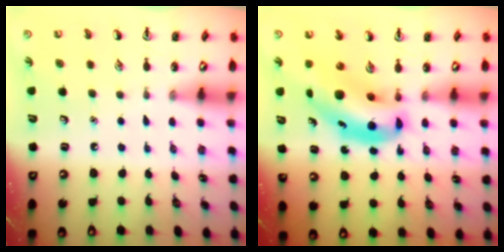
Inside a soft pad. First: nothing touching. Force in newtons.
{"total": 10.2, "press": 9.7, "slide": 3.1}